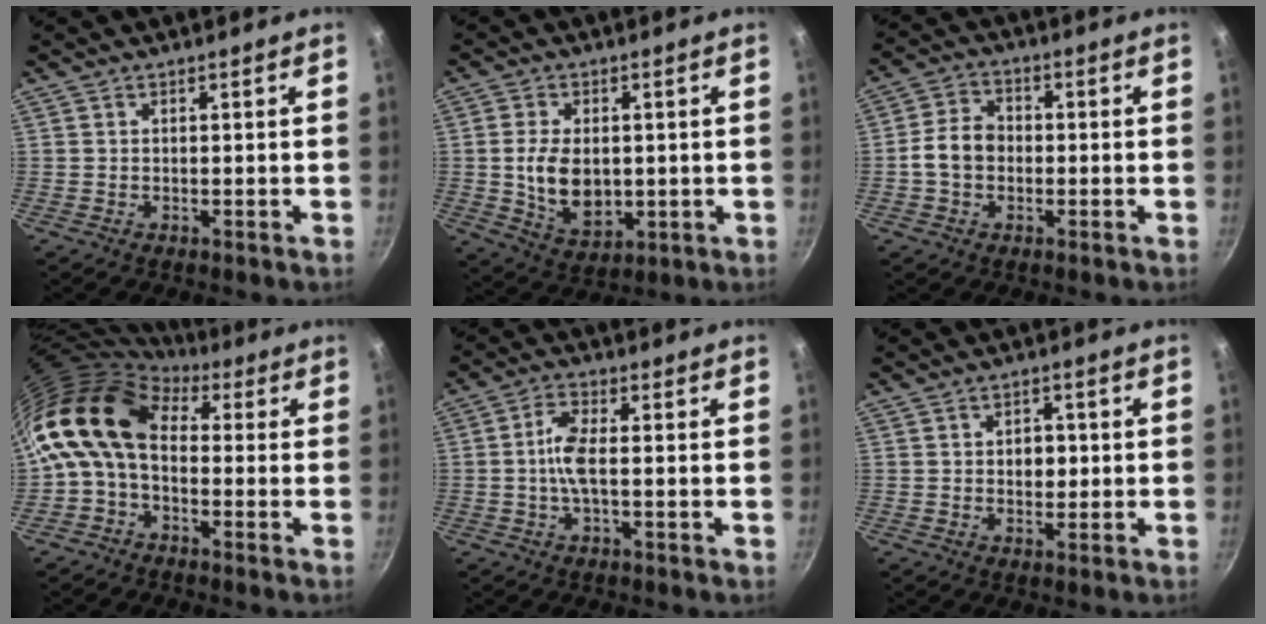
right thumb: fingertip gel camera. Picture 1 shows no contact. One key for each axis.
{"total": 10.2, "fx": 0.1, "fy": 6.7, "fz": 7.7, "tx": -0.127, "ty": -0.012, "tz": 0.013}
{"total": 6.7, "fx": -0.9, "fy": 5.3, "fz": 4.1, "tx": -0.054, "ty": 0.025, "tz": -0.026}
{"total": 13.1, "fx": 0.9, "fy": 8.9, "fz": 9.6, "tx": -0.170, "ty": 0.028, "tz": -0.008}
{"total": 5.4, "fx": -0.5, "fy": 1.6, "fz": 5.1, "tx": -0.116, "ty": 0.012, "tz": -0.018}
{"total": 3.7, "fx": 0.1, "fy": 2.8, "fz": 2.5, "tx": -0.017, "ty": 0.002, "tz": 0.001}